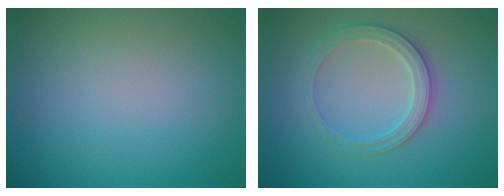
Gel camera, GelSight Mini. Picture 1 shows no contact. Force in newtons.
{"total": 3.0, "press": 2.6, "slide": 1.4}